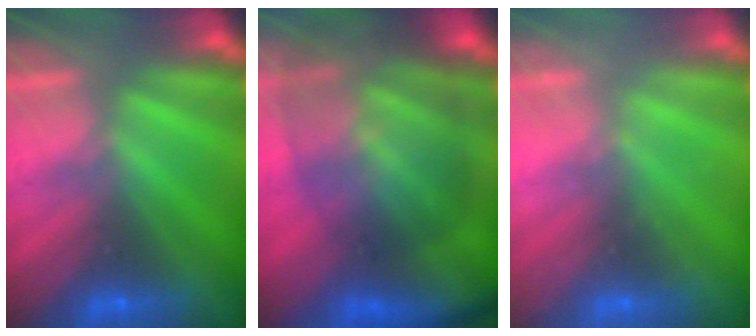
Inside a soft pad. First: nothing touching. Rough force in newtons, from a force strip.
{"total": 7.9}
{"total": 2.0}